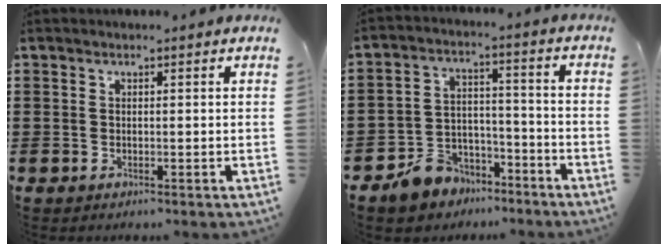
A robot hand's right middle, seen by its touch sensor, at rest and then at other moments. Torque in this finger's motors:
{"motor_torque": [2.14, 0.00, 0.21, 0.08]}